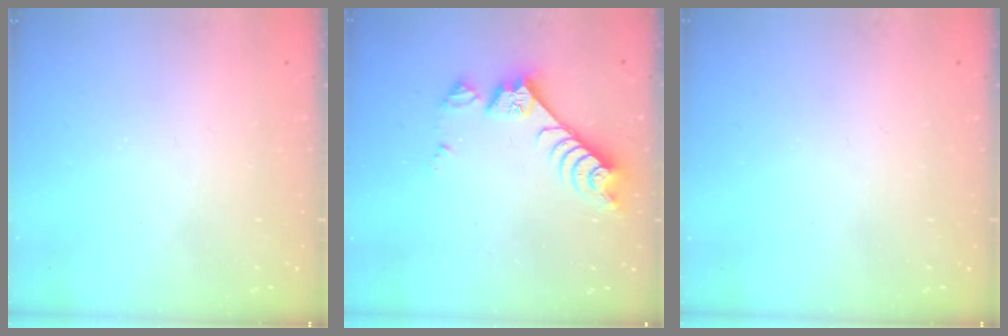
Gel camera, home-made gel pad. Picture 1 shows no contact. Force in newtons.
{"total": 8.6, "press": 8.6, "slide": 0.1}
{"total": 0.0}